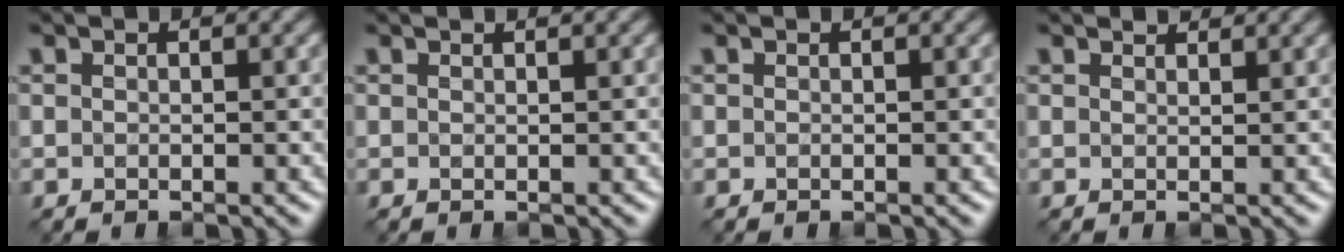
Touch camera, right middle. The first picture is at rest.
{"total": 0.8, "force": [0.7, 0.3, 0.4], "torque": [-0.002, -0.002, 0.003]}
{"total": 0.0}
{"total": 1.4, "force": [1.4, 0.1, 0.1], "torque": [-0.003, 0.002, 0.020]}